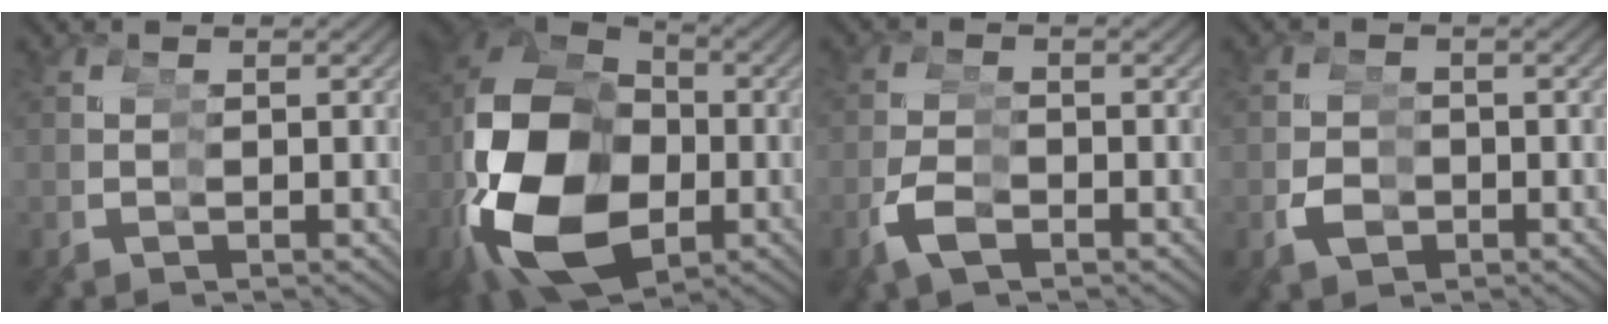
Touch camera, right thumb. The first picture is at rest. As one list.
[{"total": 20.0, "force": [-2.0, 14.1, 14.0], "torque": [-0.298, -0.043, -0.005]}, {"total": 3.2, "force": [-1.8, 2.6, 0.7], "torque": [-0.047, -0.017, -0.019]}, {"total": 2.5, "force": [-1.0, 2.3, 0.0], "torque": [-0.021, -0.017, -0.003]}]